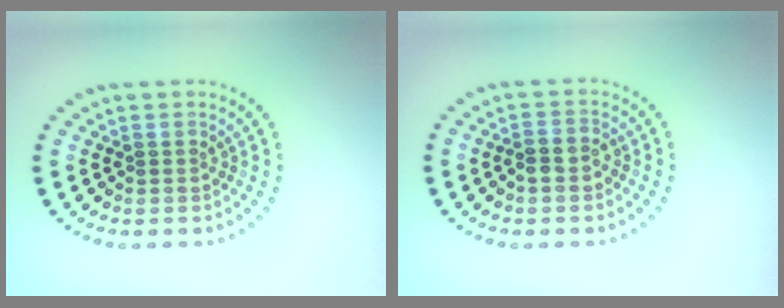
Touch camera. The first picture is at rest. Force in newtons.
{"total": 1.3, "press": 1.1, "slide": 0.7}